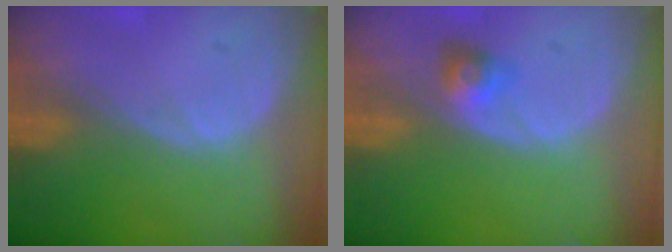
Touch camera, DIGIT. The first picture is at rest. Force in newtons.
{"total": 3.0, "press": 2.7, "slide": 1.3}